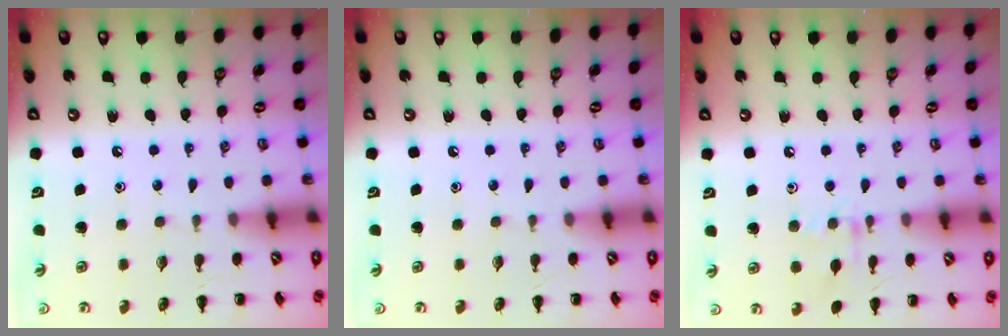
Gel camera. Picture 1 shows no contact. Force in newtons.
{"total": 0.0}
{"total": 7.1, "press": 6.9, "slide": 1.6}